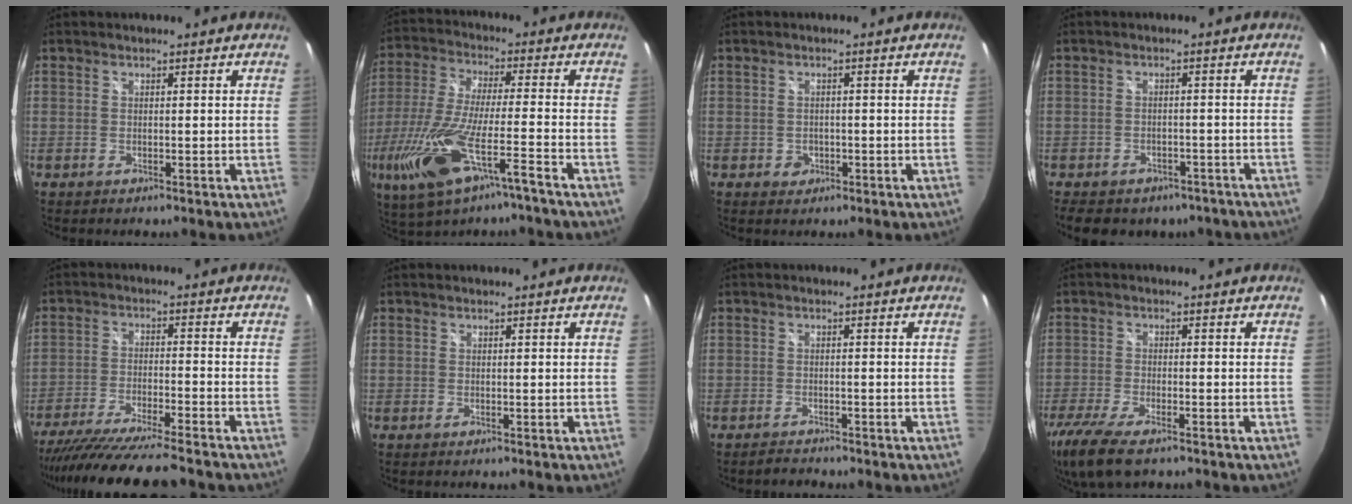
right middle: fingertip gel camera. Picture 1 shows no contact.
{"total": 18.6, "force": [-10.0, 3.6, 15.3], "torque": [-0.322, -0.052, -0.183]}
{"total": 2.1, "force": [-0.7, 1.9, 0.5], "torque": [-0.010, 0.000, -0.010]}
{"total": 12.3, "force": [-9.1, 6.6, 5.1], "torque": [-0.111, -0.007, -0.113]}
{"total": 16.6, "force": [-14.7, 0.3, 7.7], "torque": [-0.154, -0.036, -0.240]}
{"total": 0.0}
{"total": 1.7, "force": [-1.7, 0.5, 0.1], "torque": [-0.008, -0.001, -0.029]}
{"total": 11.5, "force": [-8.2, 3.4, 7.3], "torque": [-0.177, -0.048, -0.154]}